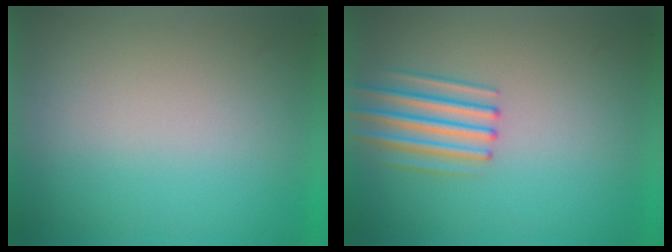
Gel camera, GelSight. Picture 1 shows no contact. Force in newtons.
{"total": 2.6}